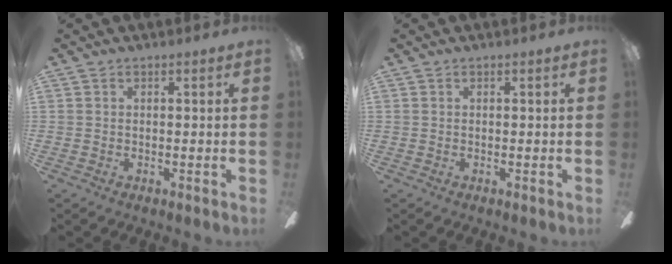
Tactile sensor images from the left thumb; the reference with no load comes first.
{"total": 0.0}